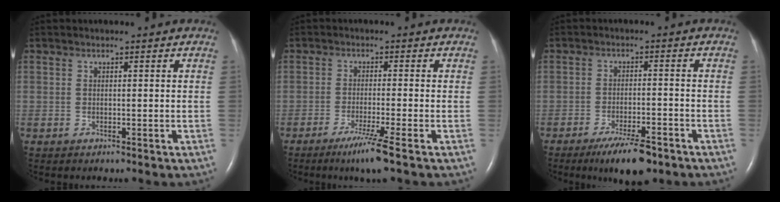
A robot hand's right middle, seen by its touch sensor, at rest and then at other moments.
{"total": 5.1, "force": [-3.1, -1.2, 3.9], "torque": [-0.074, -0.019, -0.060]}
{"total": 7.6, "force": [-5.3, 1.5, 5.2], "torque": [-0.089, -0.013, -0.083]}